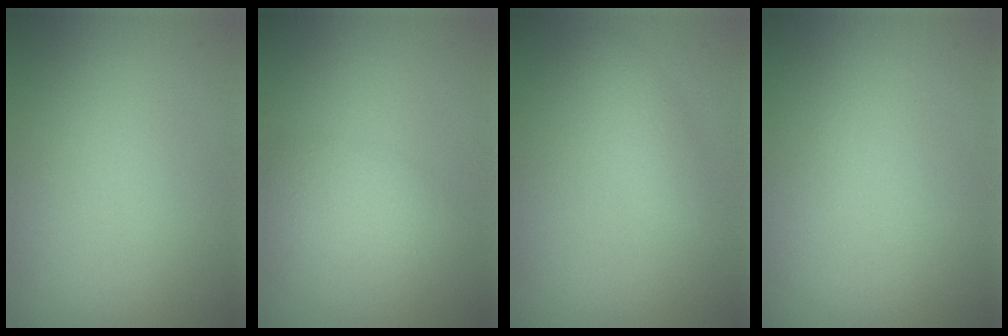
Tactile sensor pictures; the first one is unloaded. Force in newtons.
{"total": 1.9, "press": 1.9, "slide": 0.1}
{"total": 1.6, "press": 1.6, "slide": 0.0}
{"total": 0.0}